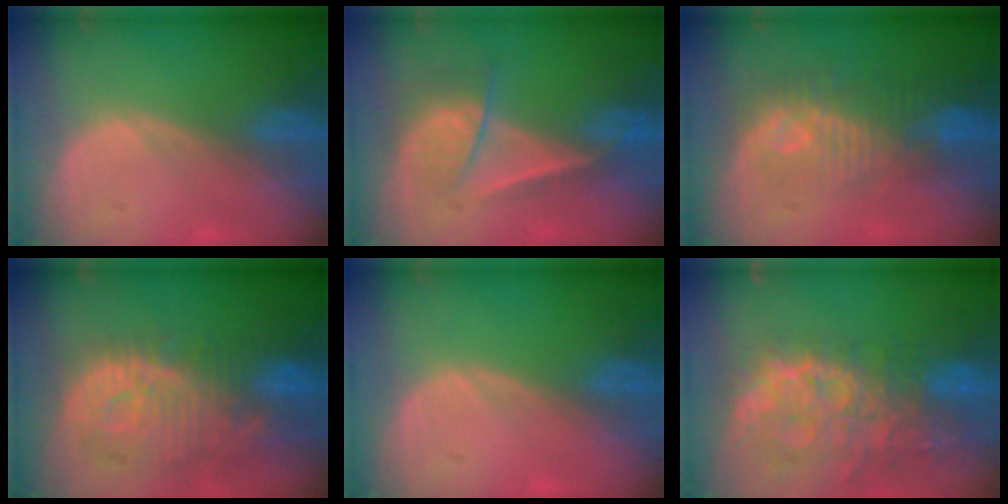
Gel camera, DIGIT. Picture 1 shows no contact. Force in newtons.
{"total": 6.7, "press": 6.1, "slide": 2.9}
{"total": 9.4, "press": 8.8, "slide": 3.1}
{"total": 12.9, "press": 11.3, "slide": 6.2}
{"total": 0.0}
{"total": 13.7, "press": 11.2, "slide": 7.9}